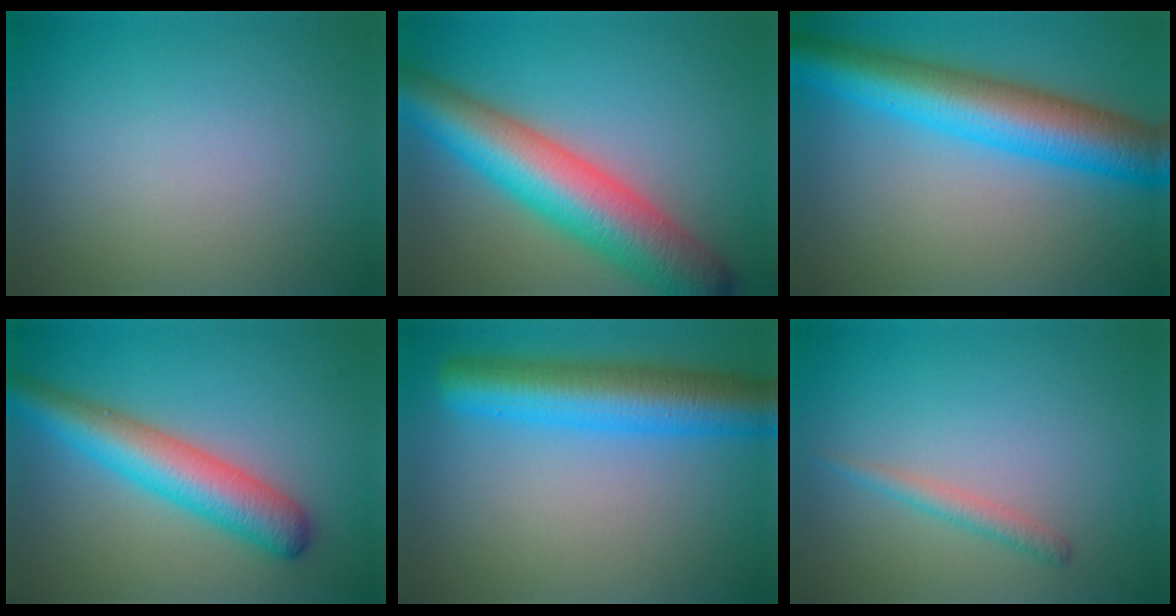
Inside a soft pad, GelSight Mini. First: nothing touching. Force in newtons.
{"total": 10.4, "press": 10.4, "slide": 0.3}
{"total": 9.4, "press": 9.4, "slide": 0.0}
{"total": 6.4, "press": 6.4, "slide": 0.2}
{"total": 7.8, "press": 7.8, "slide": 0.2}
{"total": 1.5, "press": 1.5, "slide": 0.1}